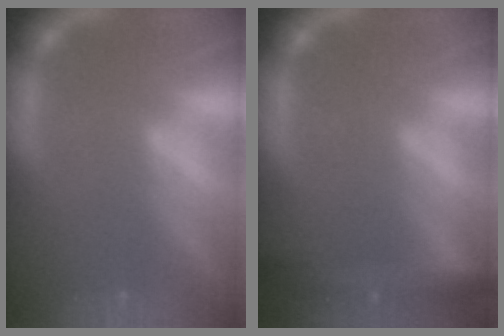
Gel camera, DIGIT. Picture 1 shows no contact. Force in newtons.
{"total": 6.0}